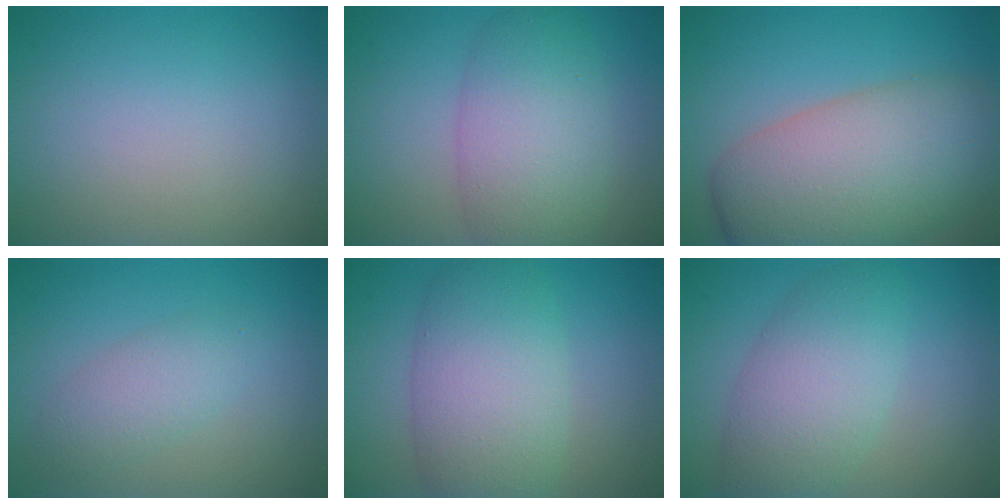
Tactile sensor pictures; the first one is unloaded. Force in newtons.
{"total": 7.0, "press": 7.0, "slide": 0.5}
{"total": 10.8, "press": 10.8, "slide": 0.4}
{"total": 2.8, "press": 2.8, "slide": 0.1}
{"total": 7.4, "press": 7.4, "slide": 0.5}
{"total": 6.0, "press": 6.0, "slide": 0.1}